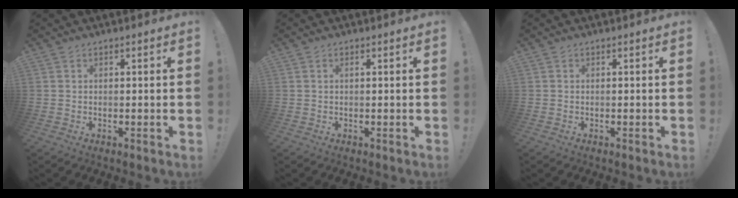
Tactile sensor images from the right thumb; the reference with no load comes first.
{"total": 0.7, "force": [0.2, 0.1, 0.7], "torque": [-0.012, 0.000, 0.003]}
{"total": 0.0}